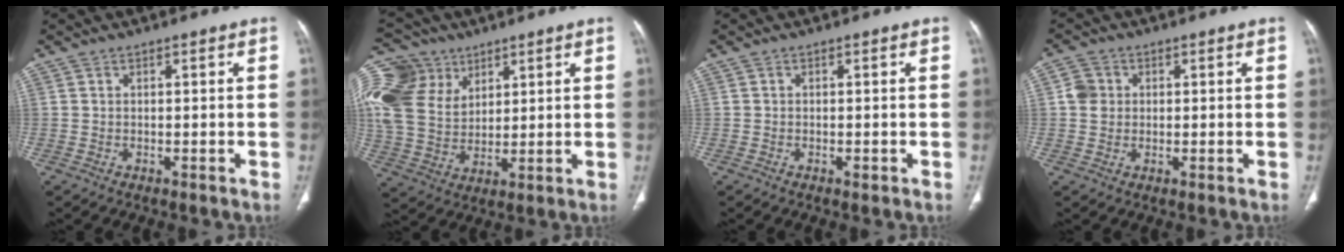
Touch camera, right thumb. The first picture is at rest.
{"total": 21.2, "force": [9.0, 15.5, 11.3], "torque": [-0.267, 0.021, 0.181]}
{"total": 0.8, "force": [-0.3, 0.5, 0.5], "torque": [-0.007, -0.001, -0.006]}
{"total": 3.7, "force": [0.6, 3.3, 1.4], "torque": [-0.015, 0.004, 0.008]}